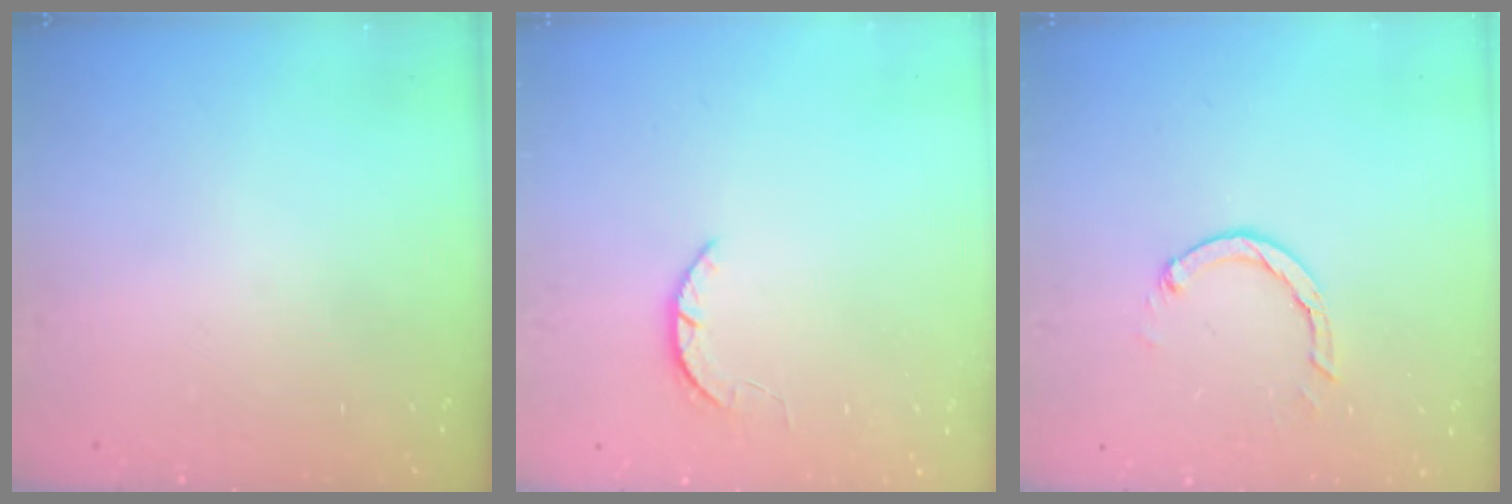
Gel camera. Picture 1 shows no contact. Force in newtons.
{"total": 1.6, "press": 1.6, "slide": 0.3}
{"total": 3.4, "press": 3.4, "slide": 0.4}